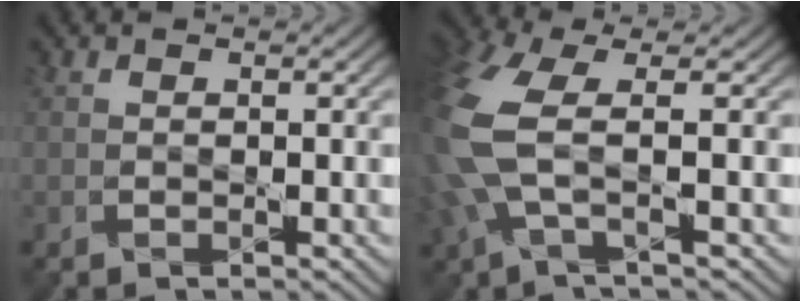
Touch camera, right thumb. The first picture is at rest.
{"total": 9.7, "force": [0.2, 4.0, 8.8], "torque": [-0.239, -0.010, -0.006]}